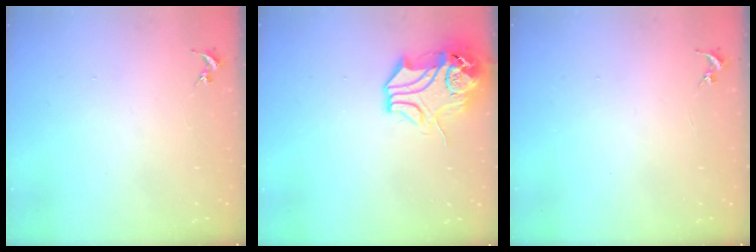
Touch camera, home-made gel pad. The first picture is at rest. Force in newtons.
{"total": 13.1, "press": 13.0, "slide": 1.9}
{"total": 0.0}